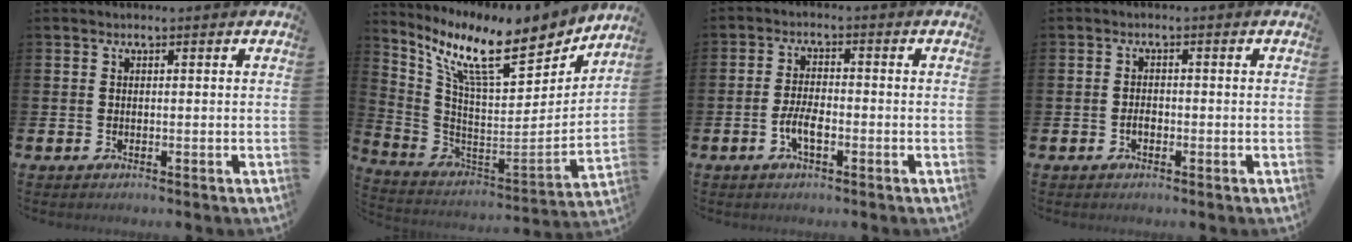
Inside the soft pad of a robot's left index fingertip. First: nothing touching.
{"total": 12.4, "force": [9.6, 2.9, 7.3], "torque": [-0.164, -0.062, 0.161]}
{"total": 3.6, "force": [-1.3, 1.4, 3.0], "torque": [-0.065, 0.006, -0.025]}
{"total": 1.5, "force": [-0.6, 0.9, 1.0], "torque": [-0.017, 0.001, -0.012]}